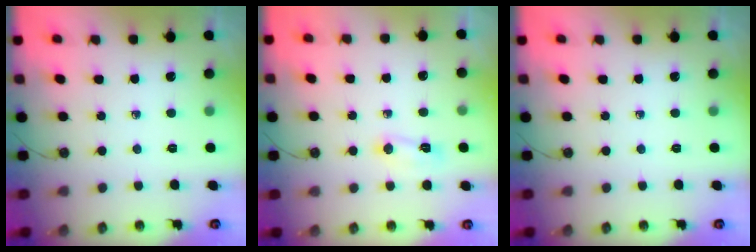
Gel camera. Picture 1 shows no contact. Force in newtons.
{"total": 4.3, "press": 4.3, "slide": 0.6}
{"total": 0.0}